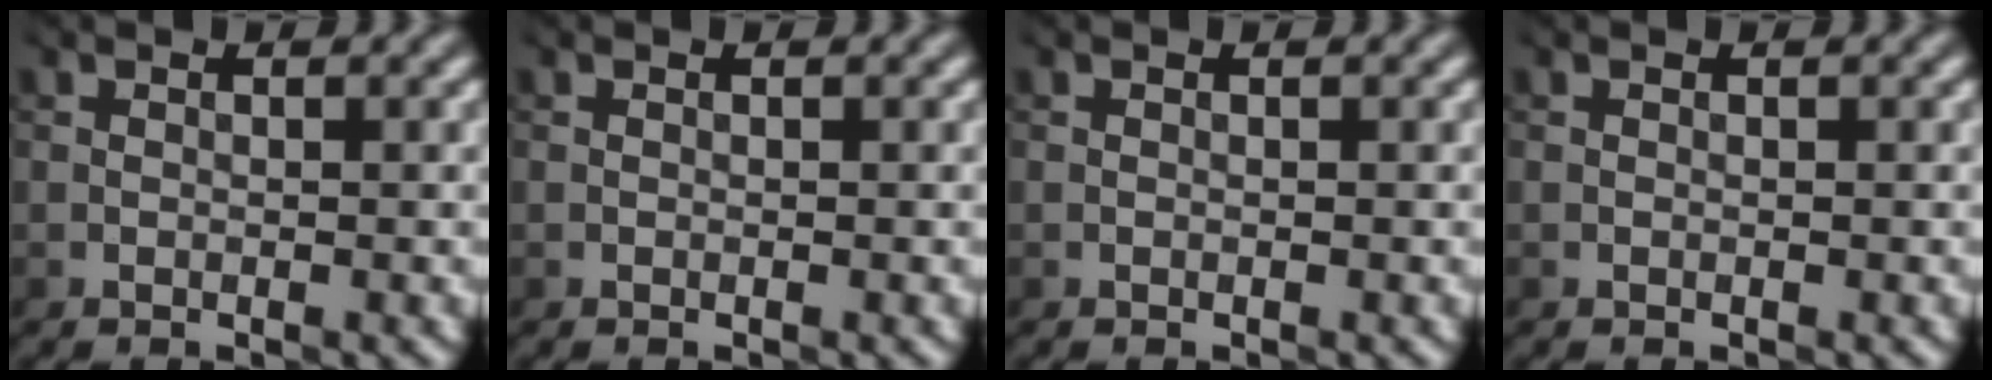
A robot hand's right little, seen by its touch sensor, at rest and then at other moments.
{"total": 0.0}
{"total": 0.0}
{"total": 0.0}